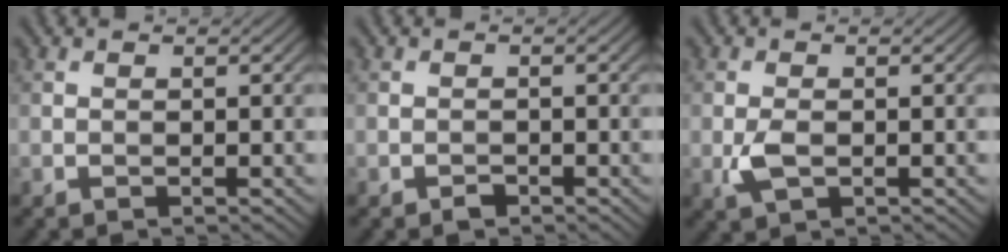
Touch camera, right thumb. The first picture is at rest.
{"total": 0.9, "force": [-0.7, 0.4, 0.4], "torque": [-0.004, 0.001, -0.014]}
{"total": 2.7, "force": [-0.6, 1.5, 2.2], "torque": [-0.053, -0.005, -0.011]}